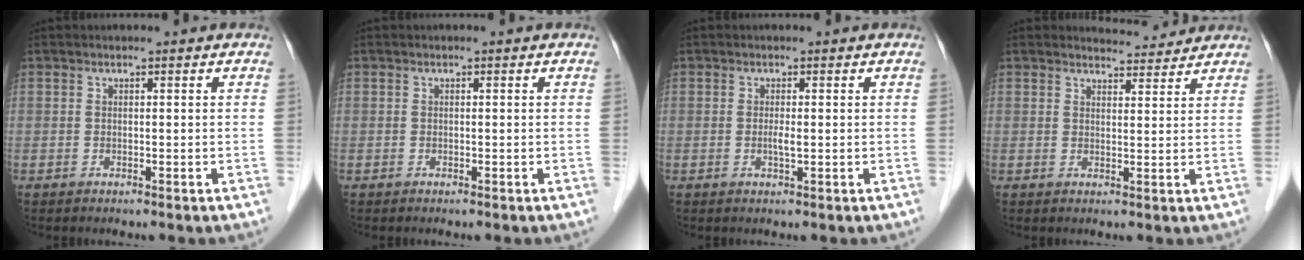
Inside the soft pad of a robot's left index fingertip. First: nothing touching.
{"total": 0.0}
{"total": 1.1, "force": [-0.1, 0.1, 1.1], "torque": [-0.021, -0.002, -0.001]}
{"total": 4.0, "force": [4.0, 0.7, -0.1], "torque": [-0.007, 0.003, 0.052]}